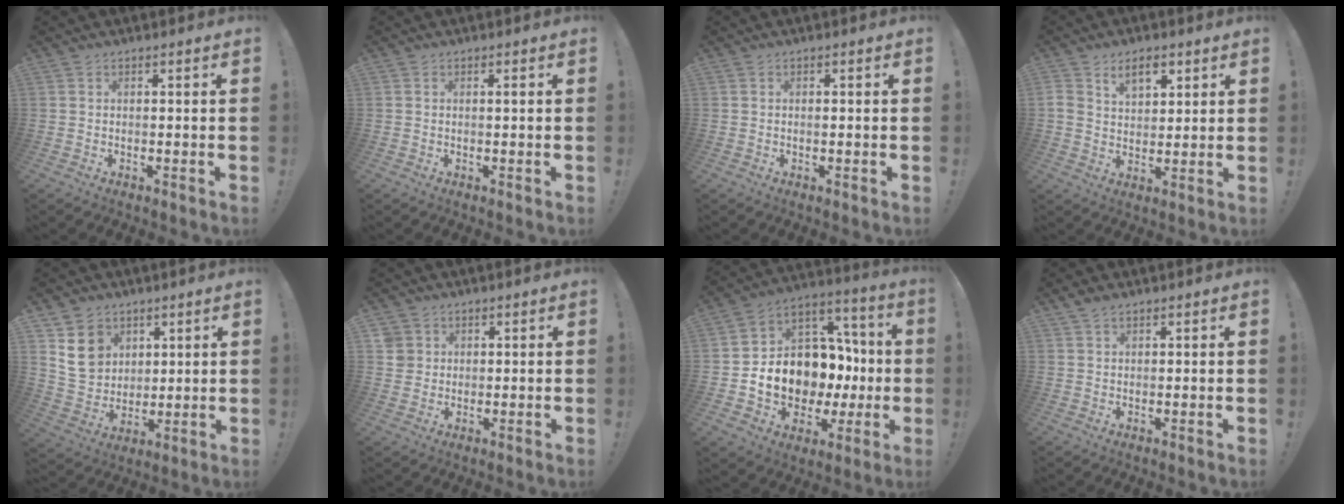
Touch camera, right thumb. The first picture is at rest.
{"total": 0.0}
{"total": 0.6, "force": [-0.4, 0.1, 0.4], "torque": [-0.004, -0.002, -0.007]}
{"total": 7.4, "force": [4.1, 4.4, 4.3], "torque": [-0.072, -0.007, 0.074]}
{"total": 11.2, "force": [5.9, 8.8, 3.5], "torque": [-0.045, -0.034, 0.121]}
{"total": 3.6, "force": [1.3, 3.3, 0.6], "torque": [-0.007, -0.001, 0.025]}
{"total": 14.1, "force": [-2.1, 11.6, 7.6], "torque": [-0.104, 0.002, -0.009]}
{"total": 2.2, "force": [1.6, 1.0, 1.2], "torque": [-0.018, -0.004, 0.030]}